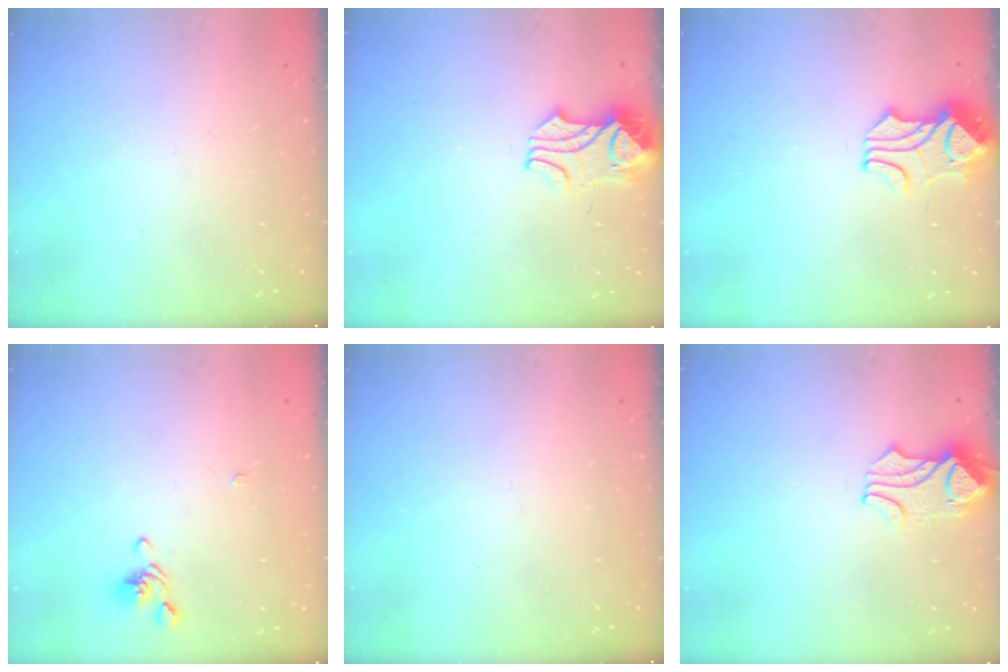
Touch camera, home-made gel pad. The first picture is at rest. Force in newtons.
{"total": 3.6, "press": 3.5, "slide": 0.6}
{"total": 2.2, "press": 1.8, "slide": 1.2}
{"total": 0.7, "press": 0.0, "slide": 0.7}
{"total": 0.0}
{"total": 1.5, "press": 1.5, "slide": 0.5}